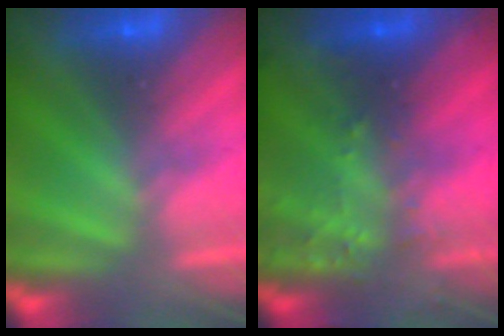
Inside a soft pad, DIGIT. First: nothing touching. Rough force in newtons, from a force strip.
{"total": 3.0}